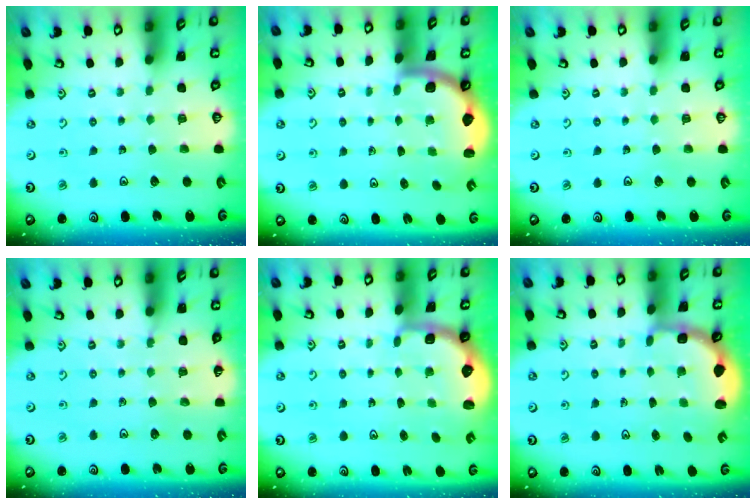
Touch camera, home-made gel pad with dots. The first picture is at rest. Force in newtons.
{"total": 1.6, "press": 1.6, "slide": 0.1}
{"total": 0.0}
{"total": 3.9, "press": 3.8, "slide": 0.4}
{"total": 2.3, "press": 1.7, "slide": 1.5}
{"total": 3.0, "press": 2.0, "slide": 2.2}